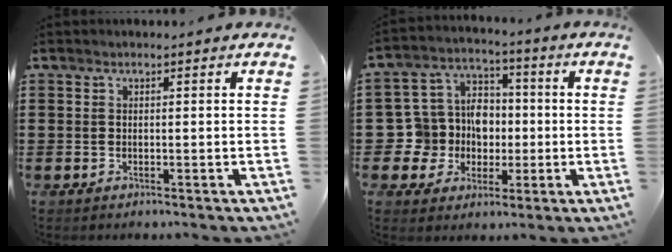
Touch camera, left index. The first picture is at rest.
{"total": 8.8, "force": [0.0, 8.4, 2.3], "torque": [-0.101, -0.005, 0.002]}